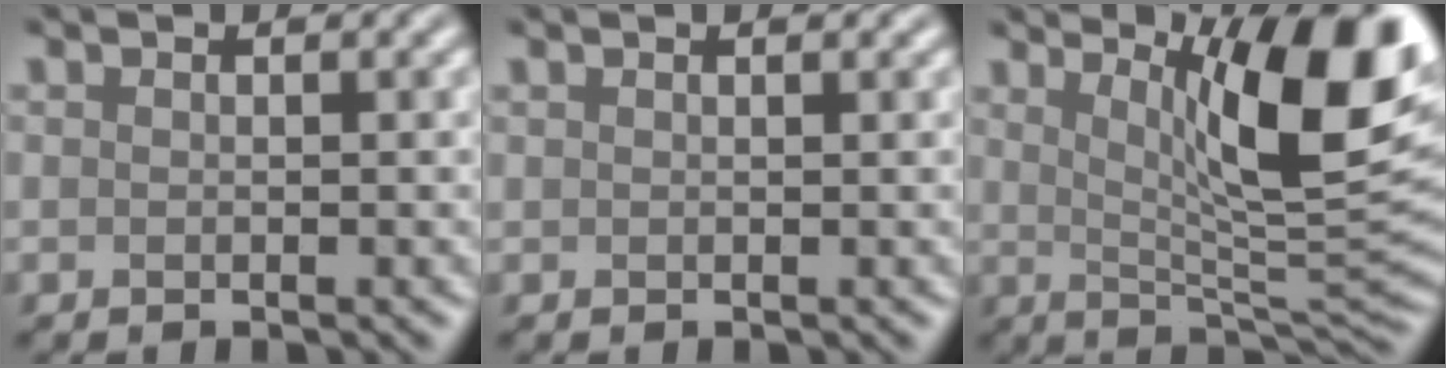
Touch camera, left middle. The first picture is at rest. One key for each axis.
{"total": 1.6, "fx": 1.2, "fy": 0.7, "fz": 0.9, "tx": -0.001, "ty": 0.010, "tz": -0.003}
{"total": 11.8, "fx": 4.0, "fy": 2.5, "fz": 10.8, "tx": -0.133, "ty": 0.001, "tz": 0.071}